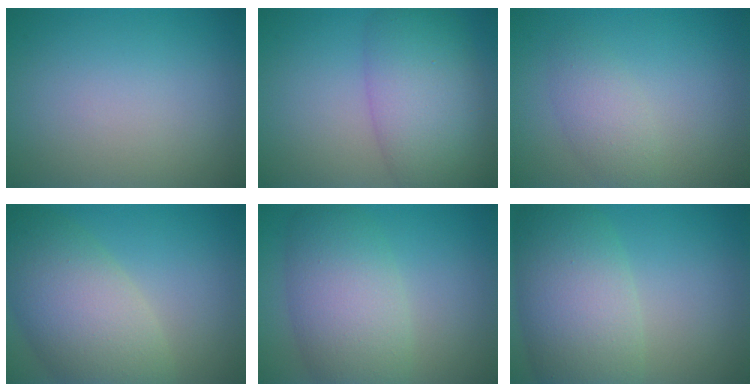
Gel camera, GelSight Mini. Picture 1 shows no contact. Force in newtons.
{"total": 7.9, "press": 7.9, "slide": 0.3}
{"total": 2.3, "press": 2.3, "slide": 0.1}
{"total": 8.4, "press": 8.4, "slide": 0.6}
{"total": 7.0, "press": 7.0, "slide": 0.2}
{"total": 8.4, "press": 8.4, "slide": 0.3}